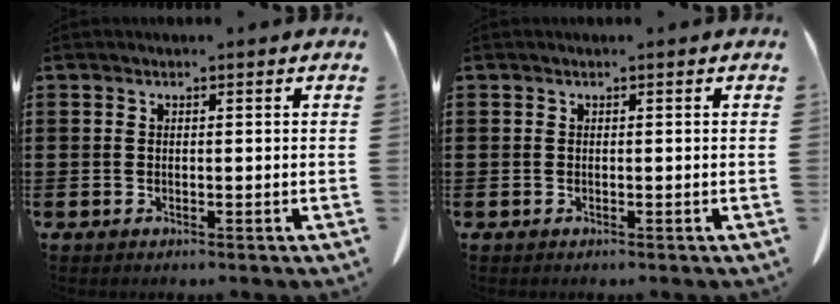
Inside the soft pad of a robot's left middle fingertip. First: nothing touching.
{"total": 0.0}